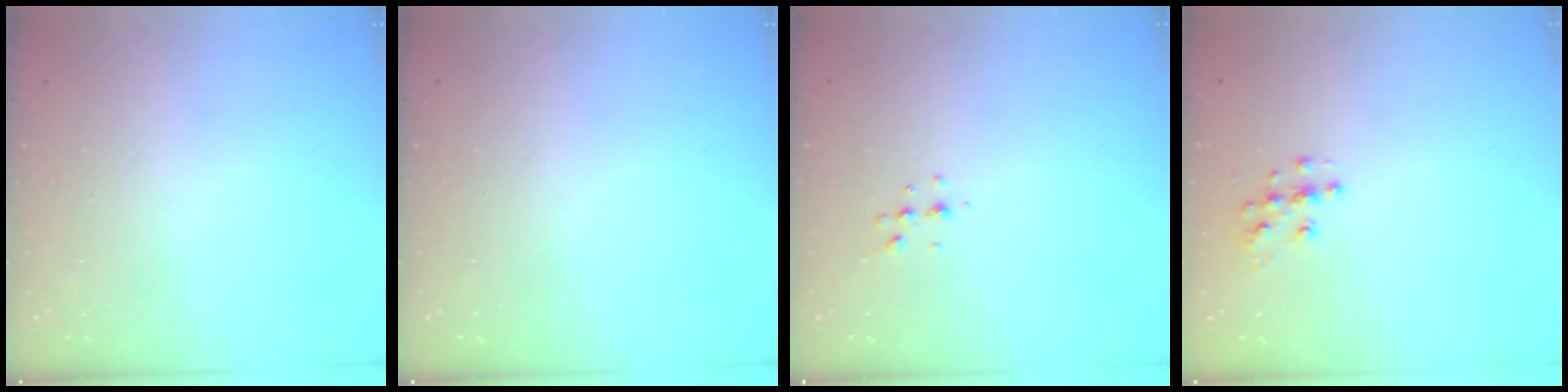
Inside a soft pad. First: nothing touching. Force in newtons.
{"total": 0.0}
{"total": 3.8, "press": 3.6, "slide": 1.3}
{"total": 6.3, "press": 6.3, "slide": 0.3}